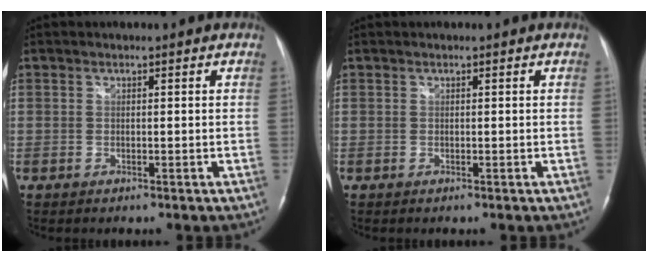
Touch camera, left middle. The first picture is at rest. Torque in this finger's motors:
{"motor_torque": [0.00, 0.00, 0.01, 0.00]}